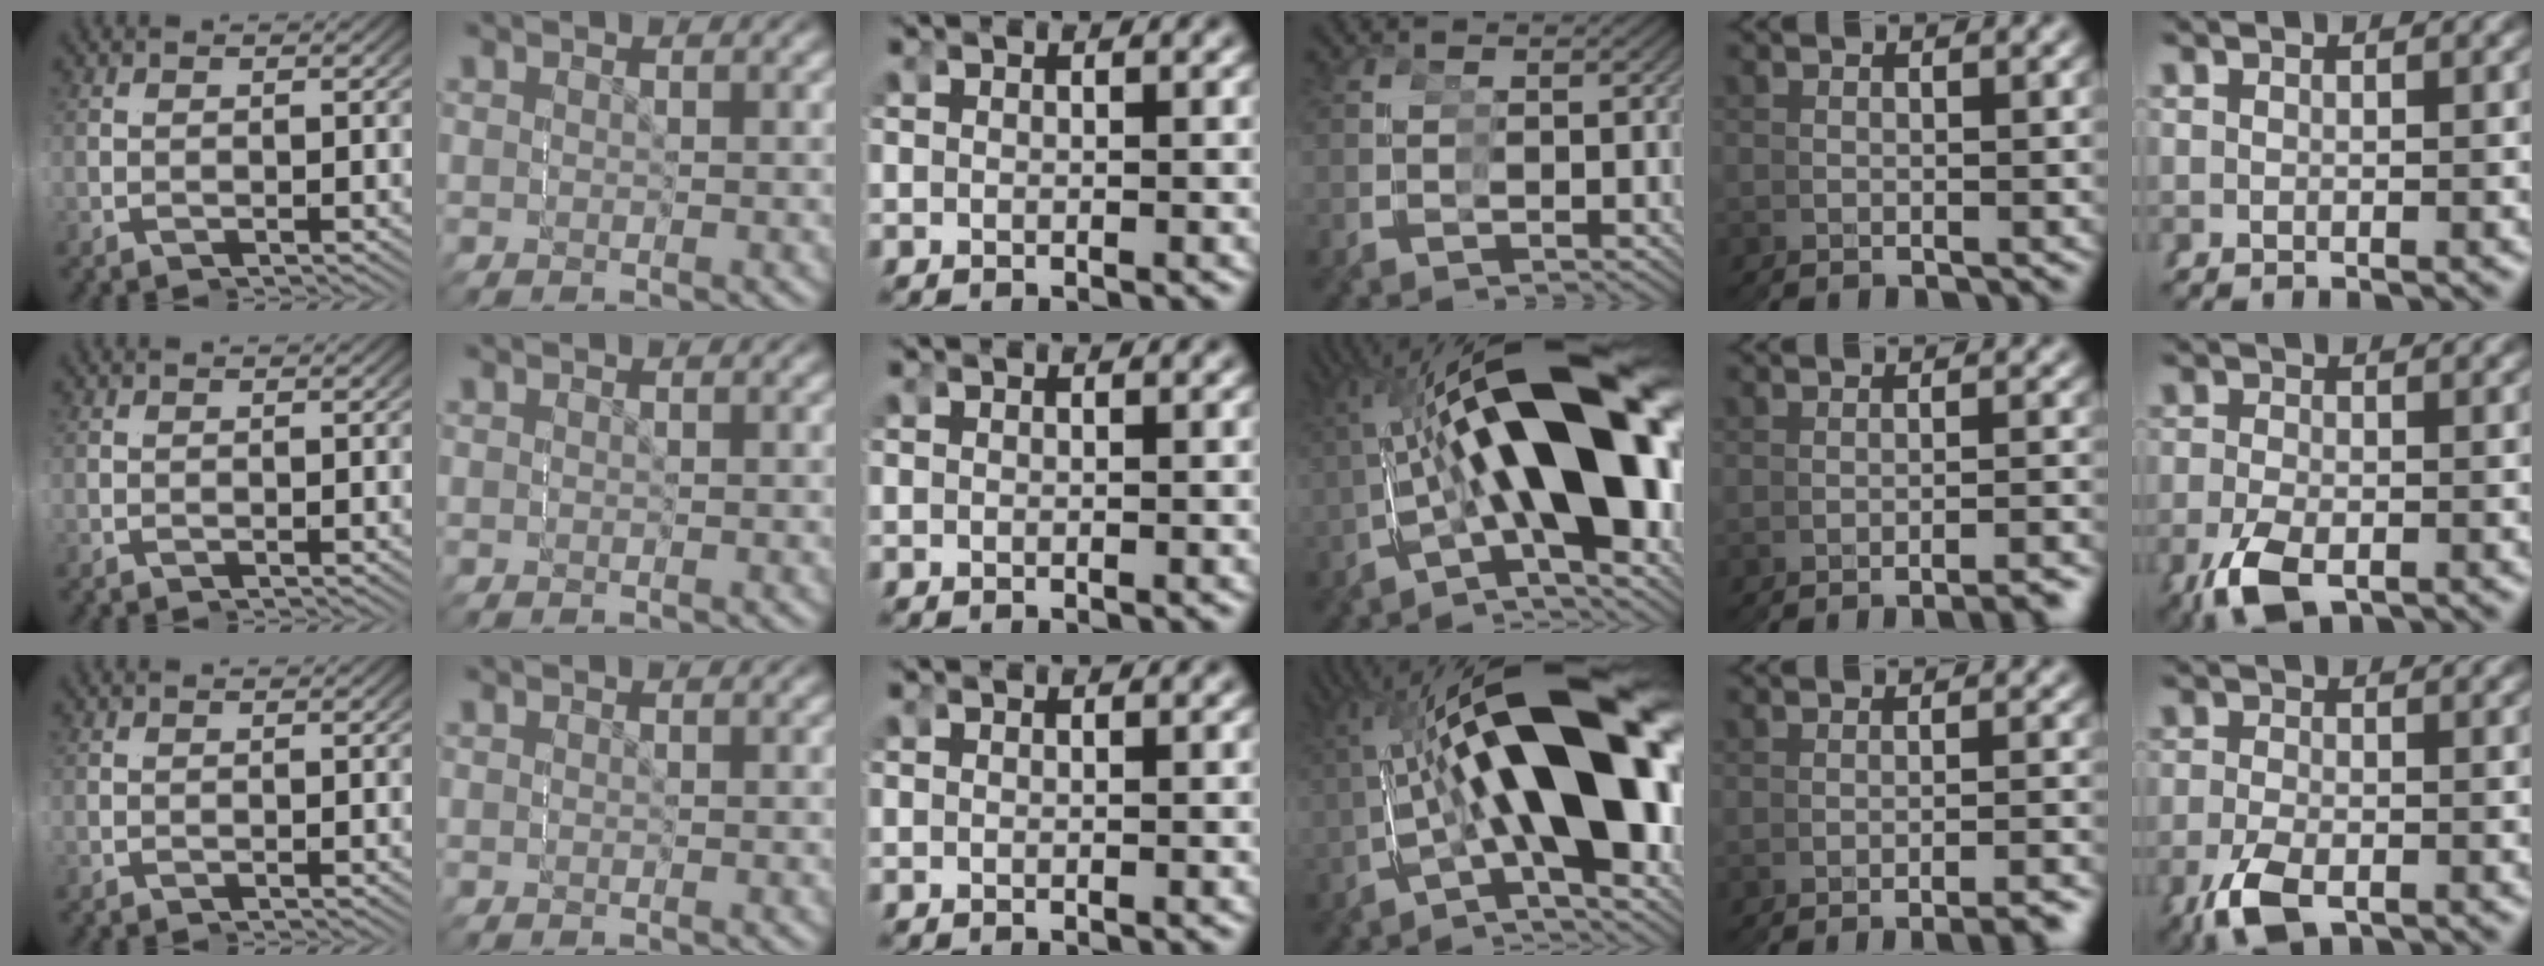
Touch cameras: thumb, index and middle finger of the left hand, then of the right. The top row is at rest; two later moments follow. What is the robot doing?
{"motion": "grasp_and_lifting", "object": "screwdriver"}